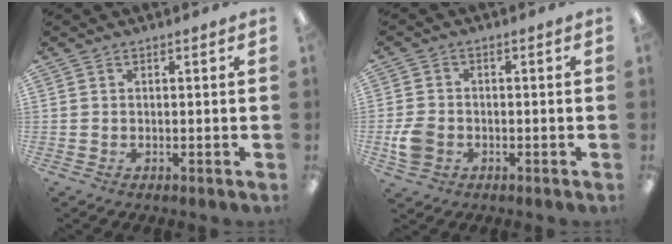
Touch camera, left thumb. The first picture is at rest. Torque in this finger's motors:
{"motor_torque": [-0.15, 0.18, 0.03, -0.03, 0.01]}